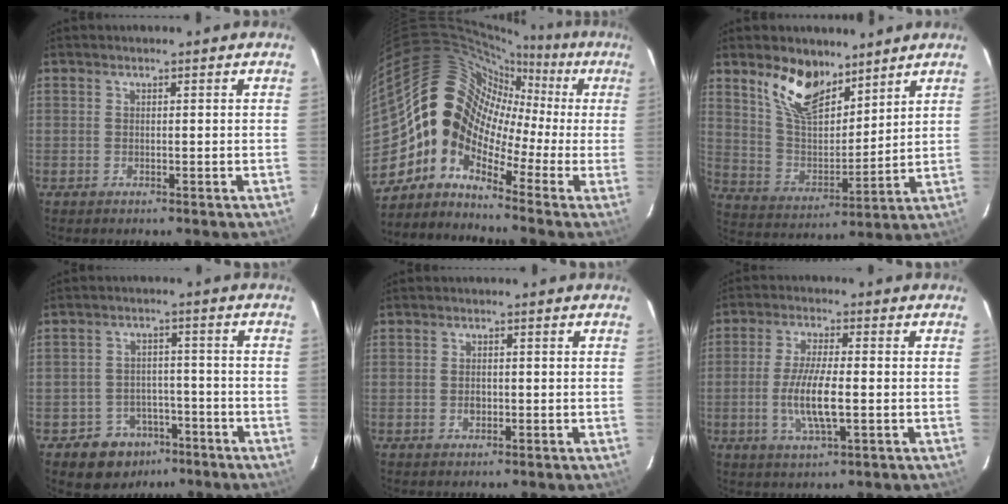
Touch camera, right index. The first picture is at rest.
{"total": 14.5, "force": [-2.5, 12.0, 7.8], "torque": [-0.124, 0.031, -0.080]}
{"total": 13.1, "force": [9.1, 6.0, 7.2], "torque": [-0.139, 0.001, 0.176]}
{"total": 8.2, "force": [-5.0, 6.3, 1.4], "torque": [-0.038, 0.030, -0.059]}
{"total": 1.9, "force": [-0.4, 1.3, 1.4], "torque": [-0.024, 0.003, -0.006]}
{"total": 9.0, "force": [-1.6, 1.9, 8.6], "torque": [-0.170, -0.008, -0.032]}